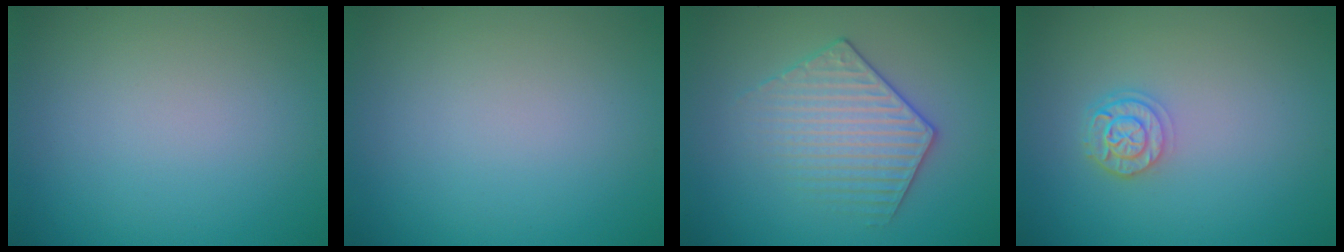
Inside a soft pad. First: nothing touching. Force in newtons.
{"total": 0.0}
{"total": 3.5, "press": 3.4, "slide": 0.7}
{"total": 2.5, "press": 2.0, "slide": 1.4}